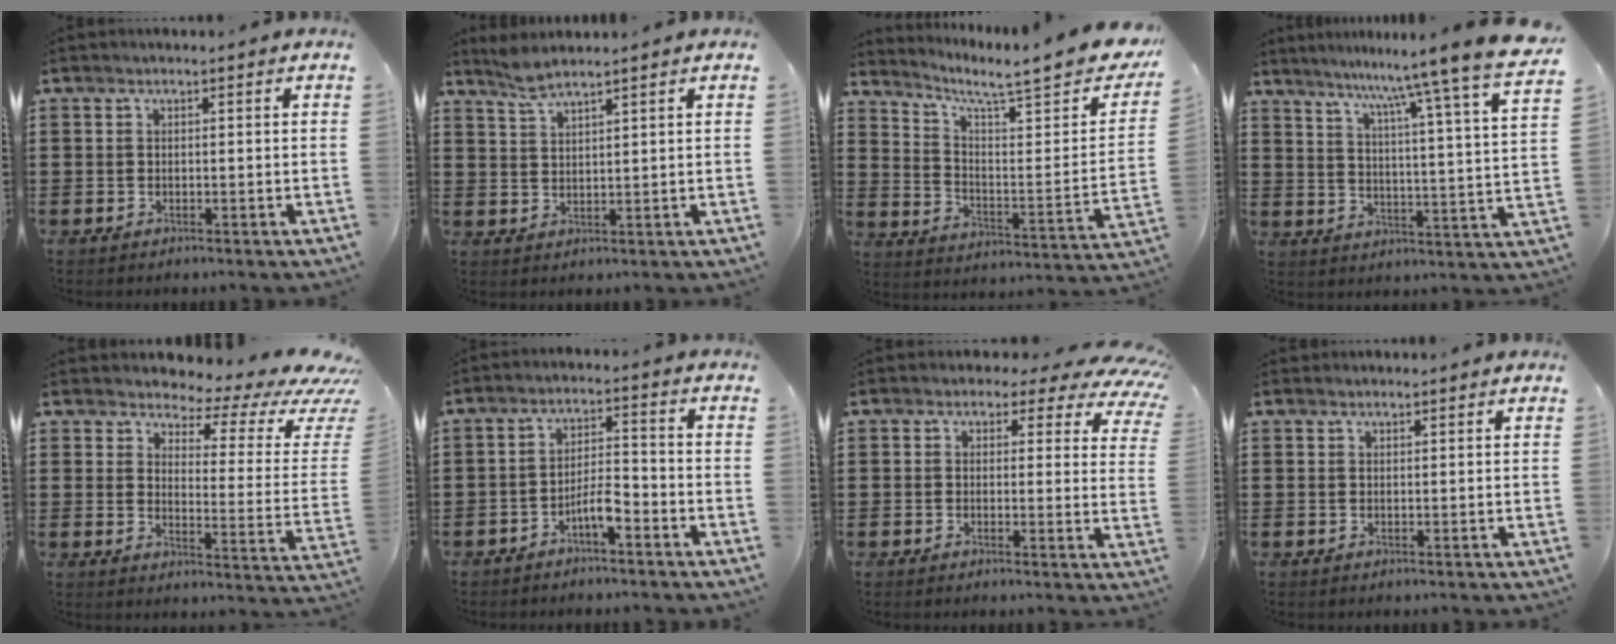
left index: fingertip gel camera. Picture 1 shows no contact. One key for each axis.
{"total": 3.4, "fx": 2.9, "fy": 0.3, "fz": 1.7, "tx": -0.040, "ty": 0.000, "tz": 0.053}
{"total": 7.3, "fx": 5.9, "fy": 0.5, "fz": 4.2, "tx": -0.084, "ty": -0.052, "tz": 0.088}
{"total": 9.0, "fx": 7.9, "fy": -2.2, "fz": 3.6, "tx": -0.080, "ty": -0.075, "tz": 0.120}
{"total": 4.3, "fx": 3.3, "fy": 1.6, "fz": 2.2, "tx": -0.047, "ty": -0.030, "tz": 0.050}
{"total": 4.4, "fx": -2.8, "fy": 1.0, "fz": 3.2, "tx": -0.064, "ty": 0.009, "tz": -0.055}
{"total": 3.1, "fx": 2.0, "fy": 1.9, "fz": 1.3, "tx": -0.025, "ty": -0.009, "tz": 0.029}
{"total": 0.8, "fx": 0.8, "fy": 0.3, "fz": 0.0, "tx": -0.002, "ty": 0.001, "tz": 0.016}